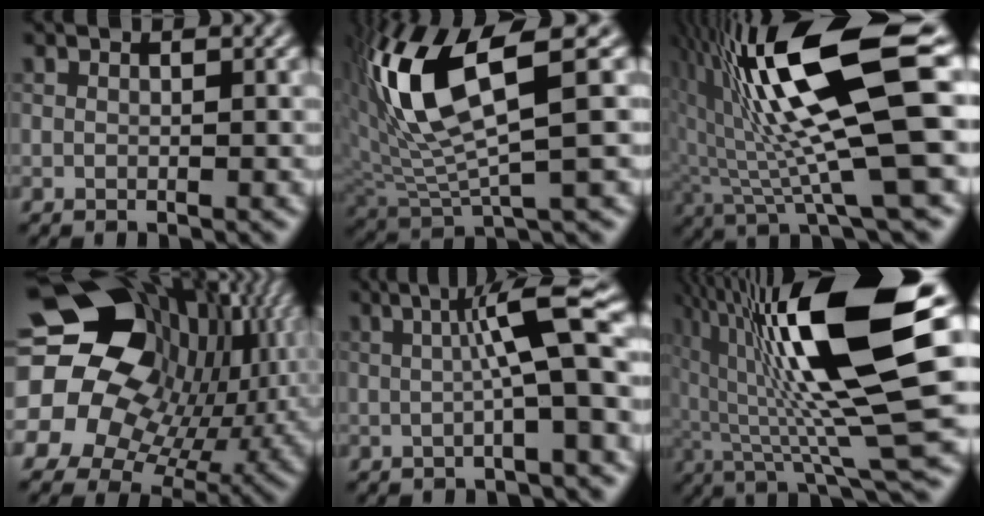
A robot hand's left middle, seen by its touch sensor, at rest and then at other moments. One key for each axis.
{"total": 8.9, "fx": 2.3, "fy": 2.6, "fz": 8.2, "tx": -0.177, "ty": 0.006, "tz": 0.057}
{"total": 14.0, "fx": 2.5, "fy": 2.6, "fz": 13.5, "tx": -0.243, "ty": 0.007, "tz": 0.057}
{"total": 20.8, "fx": 4.7, "fy": 16.0, "fz": 12.4, "tx": -0.247, "ty": 0.033, "tz": 0.066}
{"total": 5.6, "fx": 0.4, "fy": 0.5, "fz": 5.5, "tx": -0.090, "ty": 0.014, "tz": 0.010}
{"total": 14.4, "fx": 2.7, "fy": 2.4, "fz": 13.9, "tx": -0.238, "ty": 0.010, "tz": 0.053}